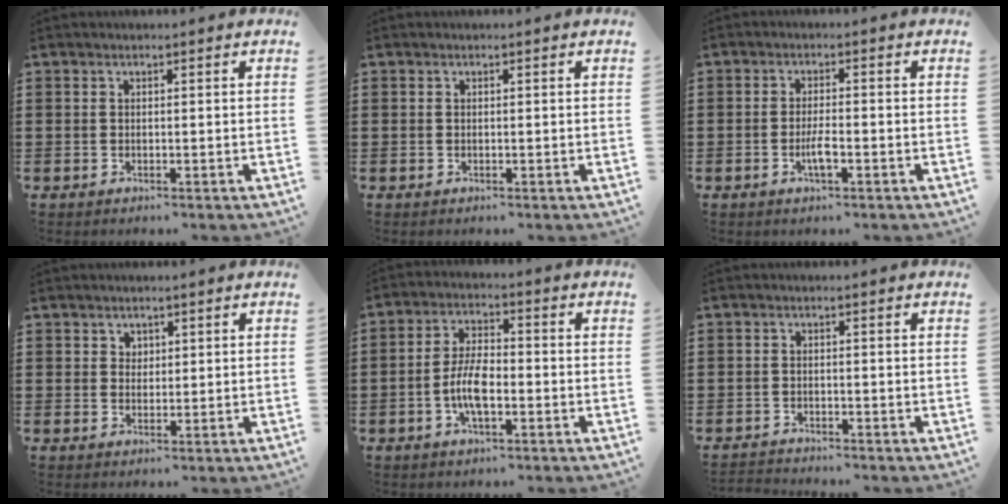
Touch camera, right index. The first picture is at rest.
{"total": 0.0}
{"total": 3.3, "force": [-1.2, 0.7, 3.0], "torque": [-0.067, -0.006, -0.026]}
{"total": 1.5, "force": [1.0, 1.2, 0.0], "torque": [-0.004, 0.006, 0.019]}
{"total": 6.5, "force": [-1.8, 2.6, 5.7], "torque": [-0.133, -0.005, -0.042]}
{"total": 1.2, "force": [-1.2, 0.1, -0.2], "torque": [-0.001, 0.003, -0.027]}